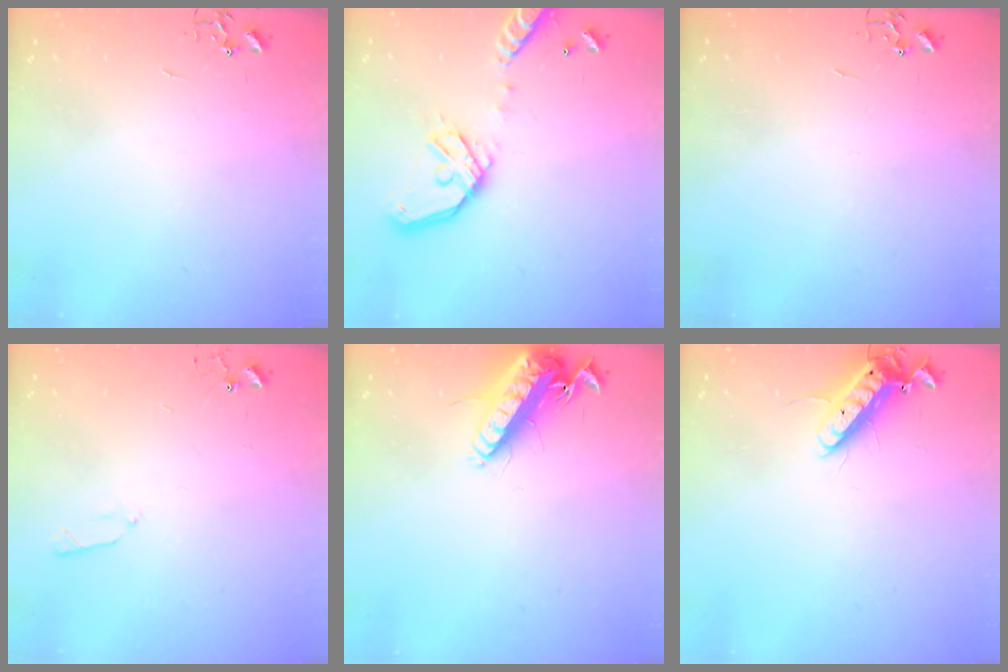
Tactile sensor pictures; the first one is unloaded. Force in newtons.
{"total": 15.4, "press": 15.1, "slide": 2.8}
{"total": 0.0}
{"total": 4.4, "press": 4.4, "slide": 0.5}
{"total": 15.8, "press": 15.5, "slide": 3.1}
{"total": 12.2, "press": 12.0, "slide": 2.3}